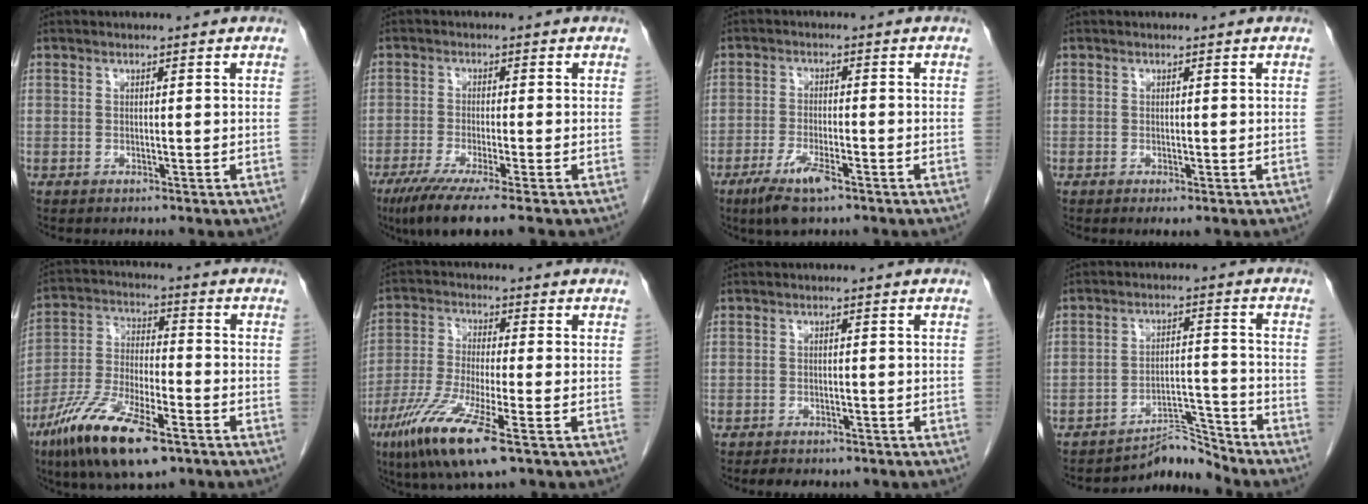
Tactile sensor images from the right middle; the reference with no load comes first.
{"total": 7.9, "force": [-5.6, -0.4, 5.6], "torque": [-0.091, -0.023, -0.094]}
{"total": 5.9, "force": [-3.7, 1.0, 4.5], "torque": [-0.097, -0.012, -0.065]}
{"total": 1.0, "force": [-0.5, 0.3, 0.8], "torque": [-0.011, -0.004, -0.004]}
{"total": 15.0, "force": [-8.9, 3.8, 11.4], "torque": [-0.230, -0.023, -0.158]}
{"total": 11.7, "force": [-6.1, 0.9, 10.0], "torque": [-0.208, -0.031, -0.112]}
{"total": 4.8, "force": [-3.9, 2.0, 1.9], "torque": [-0.029, -0.005, -0.046]}
{"total": 5.2, "force": [-5.1, 0.2, -0.7], "torque": [0.015, 0.023, -0.080]}